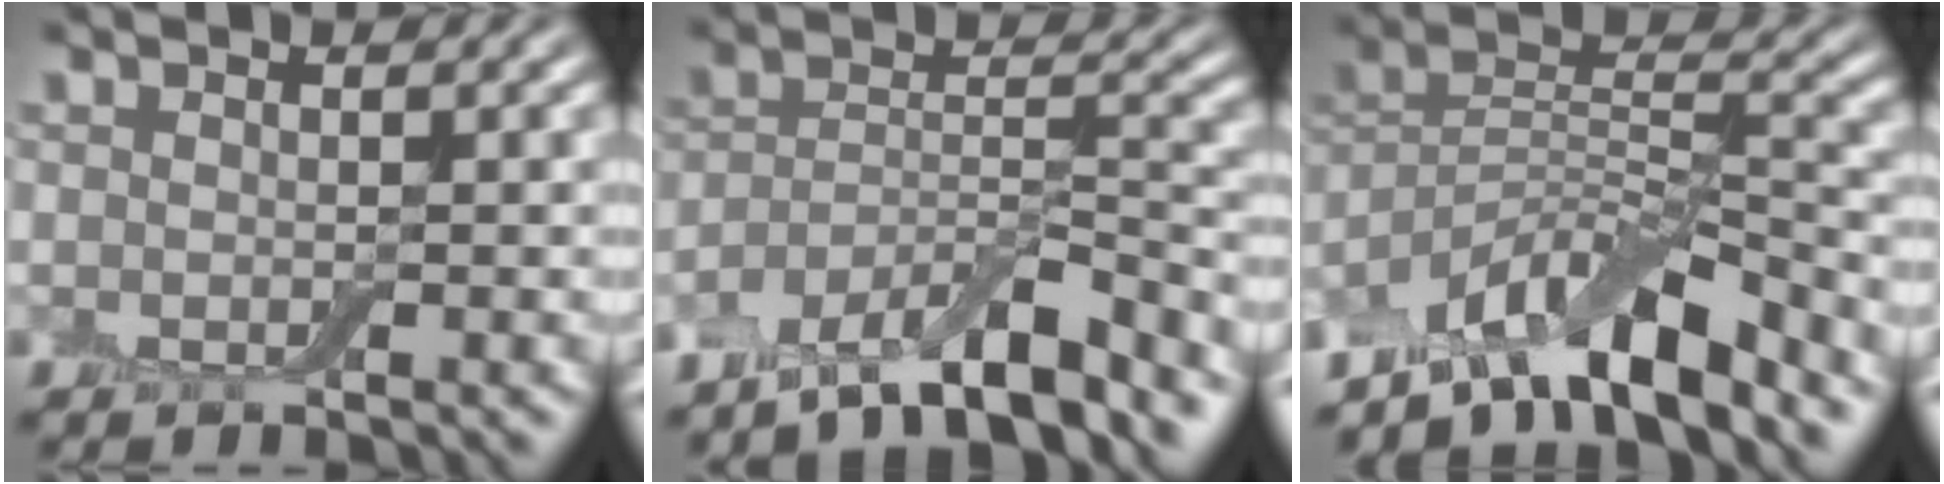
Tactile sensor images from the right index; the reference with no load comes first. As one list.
[{"total": 9.3, "force": [-7.6, 2.2, 5.0], "torque": [-0.077, 0.011, -0.136]}, {"total": 9.5, "force": [-7.4, 2.4, 5.5], "torque": [-0.083, 0.010, -0.142]}]